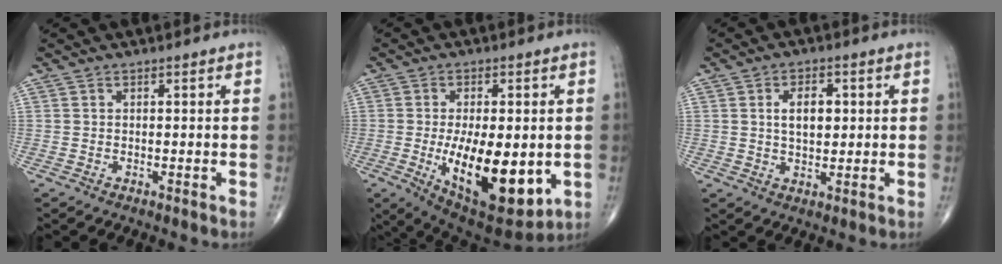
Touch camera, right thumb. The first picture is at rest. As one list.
[{"total": 18.4, "force": [-3.0, 7.9, 16.3], "torque": [-0.250, -0.029, -0.026]}, {"total": 5.9, "force": [1.2, 3.4, 4.6], "torque": [-0.061, -0.002, 0.020]}]